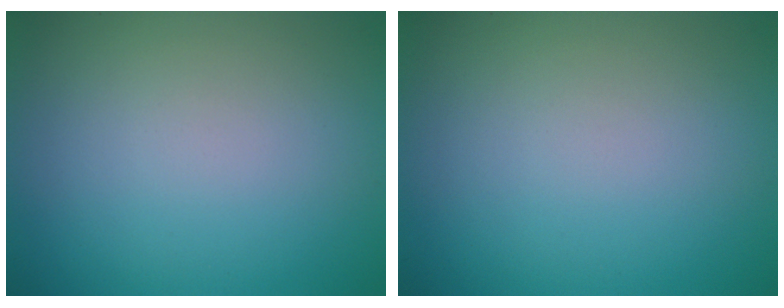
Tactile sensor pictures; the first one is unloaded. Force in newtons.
{"total": 0.0}